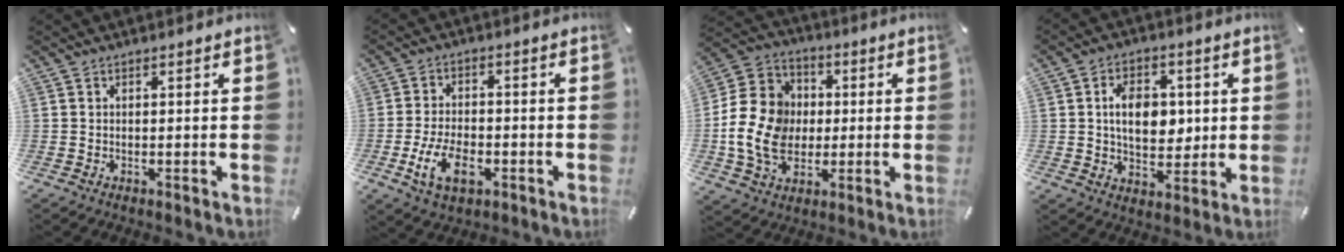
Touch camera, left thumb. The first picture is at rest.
{"total": 9.7, "force": [-3.5, 5.6, 7.1], "torque": [-0.149, 0.001, -0.064]}
{"total": 15.0, "force": [-1.3, 12.7, 7.8], "torque": [-0.181, 0.021, -0.019]}
{"total": 10.4, "force": [1.4, 7.3, 7.3], "torque": [-0.121, 0.008, 0.024]}